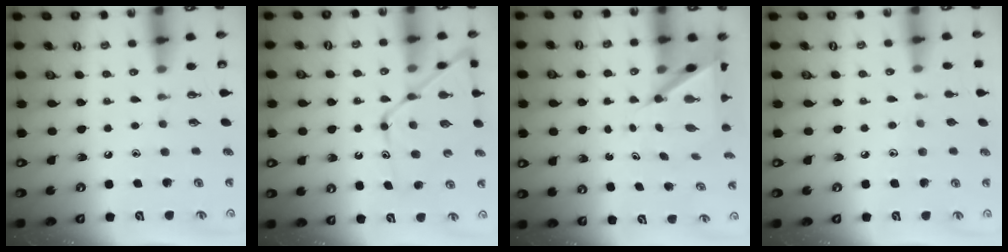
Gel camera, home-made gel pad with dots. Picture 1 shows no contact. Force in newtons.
{"total": 13.8, "press": 13.7, "slide": 1.3}
{"total": 6.7, "press": 6.7, "slide": 0.7}
{"total": 3.6, "press": 3.6, "slide": 0.4}